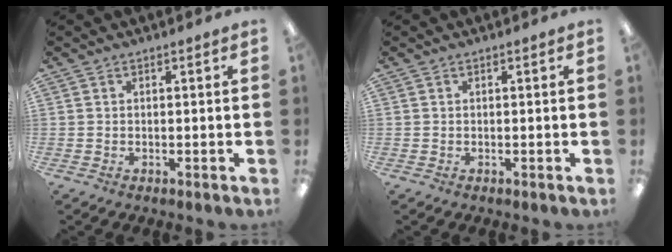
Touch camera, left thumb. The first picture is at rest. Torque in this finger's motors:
{"motor_torque": [-0.01, -0.01, 0.03, 0.00, 0.00]}